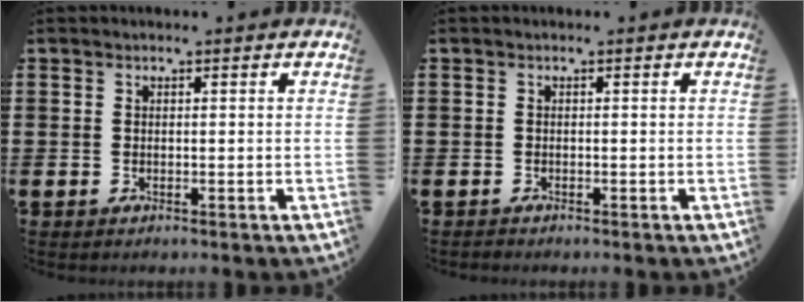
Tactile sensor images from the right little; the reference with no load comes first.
{"total": 0.0}